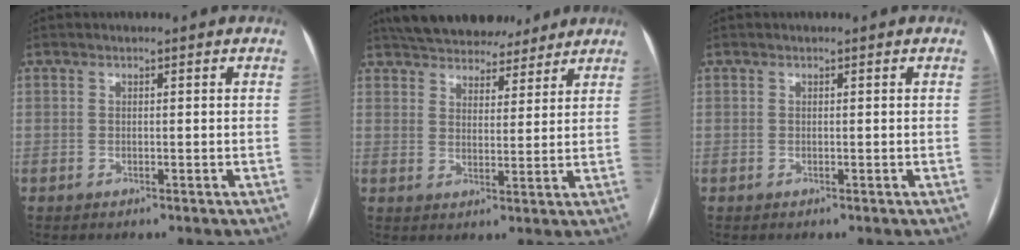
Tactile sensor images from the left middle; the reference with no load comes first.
{"total": 15.5, "force": [13.6, 5.4, 5.1], "torque": [-0.086, 0.025, 0.194]}
{"total": 0.0}